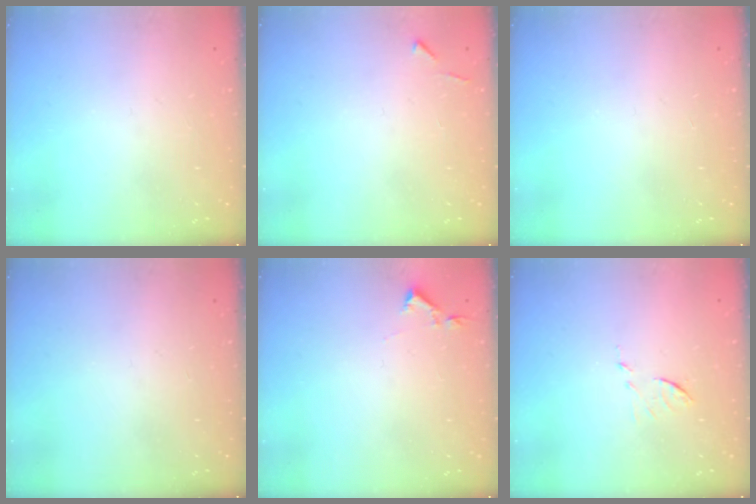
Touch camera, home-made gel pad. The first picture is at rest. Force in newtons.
{"total": 4.3, "press": 4.3, "slide": 0.6}
{"total": 0.0}
{"total": 0.0}
{"total": 2.9, "press": 2.9, "slide": 0.5}
{"total": 6.2, "press": 6.2, "slide": 0.2}